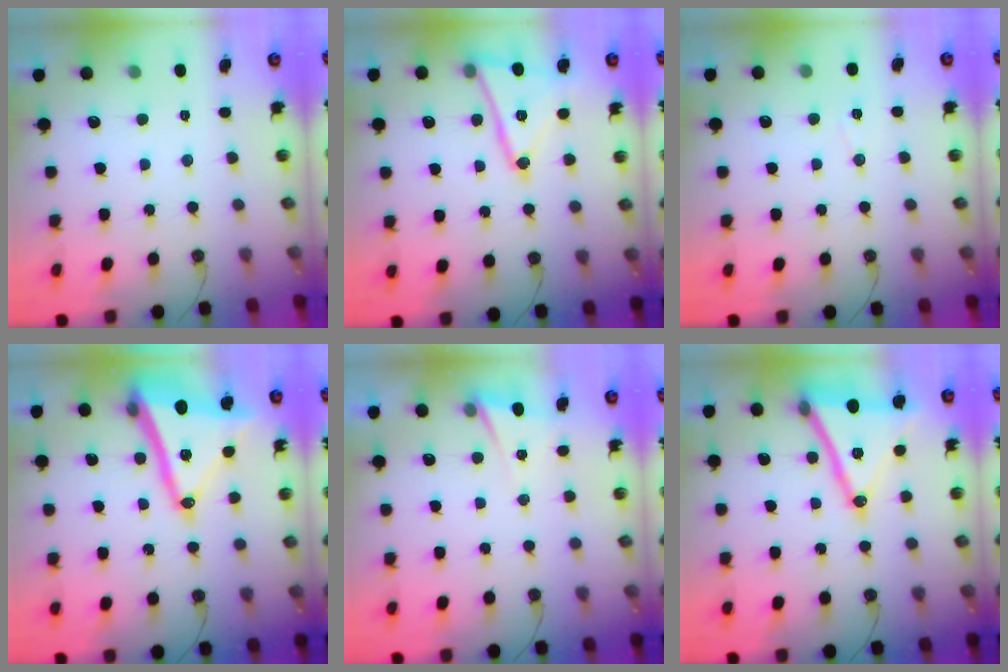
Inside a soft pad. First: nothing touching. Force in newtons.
{"total": 16.5, "press": 16.5, "slide": 1.4}
{"total": 7.1, "press": 5.4, "slide": 4.6}
{"total": 20.5, "press": 20.4, "slide": 1.9}
{"total": 3.0, "press": 2.8, "slide": 0.9}
{"total": 19.4, "press": 19.1, "slide": 3.8}